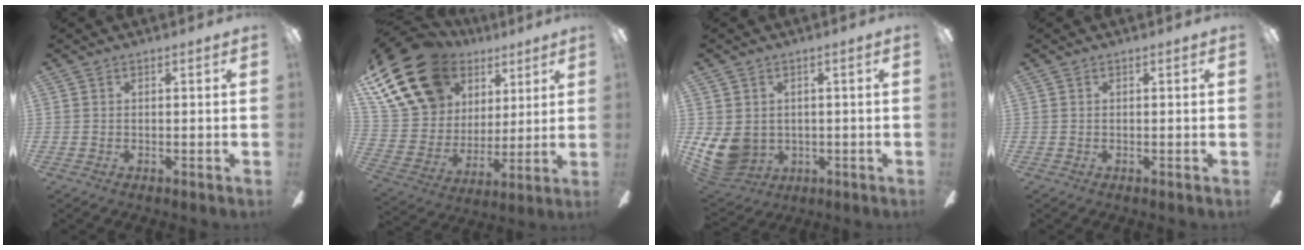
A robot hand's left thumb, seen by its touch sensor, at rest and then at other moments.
{"total": 23.3, "force": [12.9, 15.9, 11.2], "torque": [-0.225, -0.059, 0.254]}
{"total": 8.8, "force": [-0.2, 7.8, 4.2], "torque": [-0.113, -0.011, -0.001]}
{"total": 0.0}